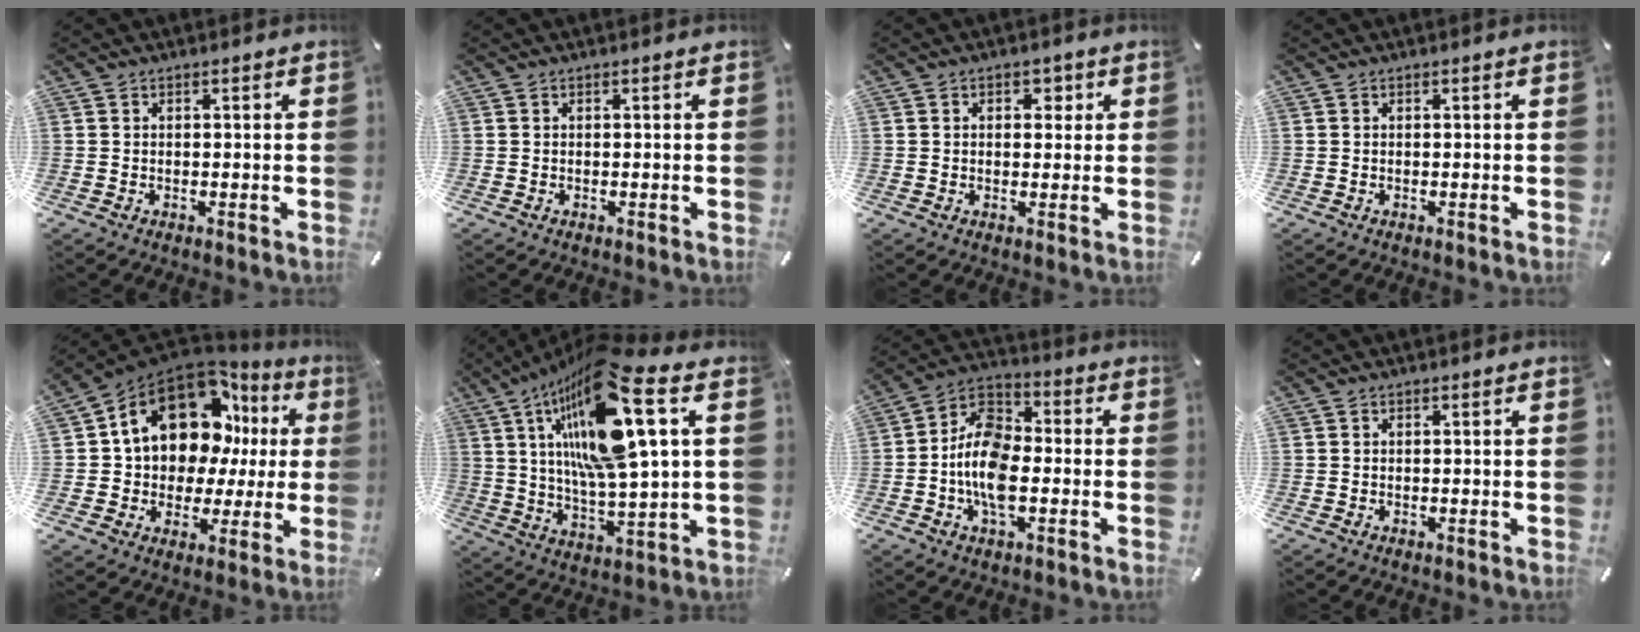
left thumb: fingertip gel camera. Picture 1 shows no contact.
{"total": 0.0}
{"total": 3.4, "force": [0.9, 2.4, 2.2], "torque": [-0.015, -0.003, 0.005]}
{"total": 0.0}
{"total": 17.7, "force": [8.1, 12.3, 9.9], "torque": [-0.185, -0.059, 0.140]}
{"total": 21.7, "force": [9.5, 4.8, 18.9], "torque": [-0.357, -0.050, 0.139]}
{"total": 12.8, "force": [-3.6, 7.8, 9.4], "torque": [-0.206, 0.014, -0.066]}
{"total": 0.0}